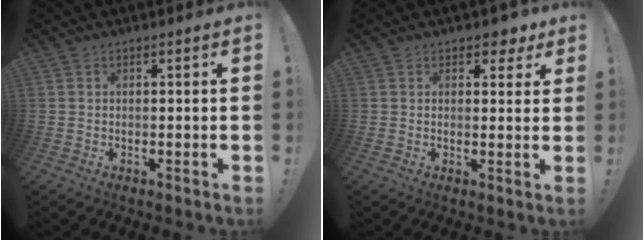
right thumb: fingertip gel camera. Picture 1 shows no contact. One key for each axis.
{"total": 4.2, "fx": 2.9, "fy": 2.7, "fz": 1.5, "tx": 0.002, "ty": -0.023, "tz": 0.046}